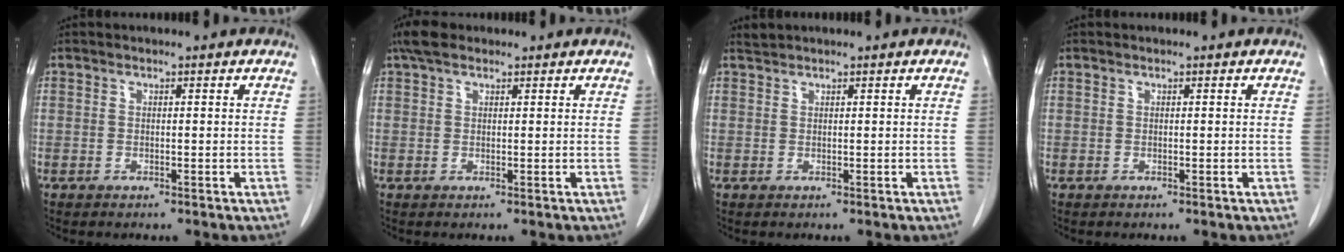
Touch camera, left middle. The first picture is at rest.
{"total": 3.3, "force": [2.4, 1.6, 1.6], "torque": [-0.036, 0.020, 0.044]}
{"total": 0.8, "force": [0.8, -0.2, -0.1], "torque": [-0.006, 0.004, 0.020]}
{"total": 0.0}